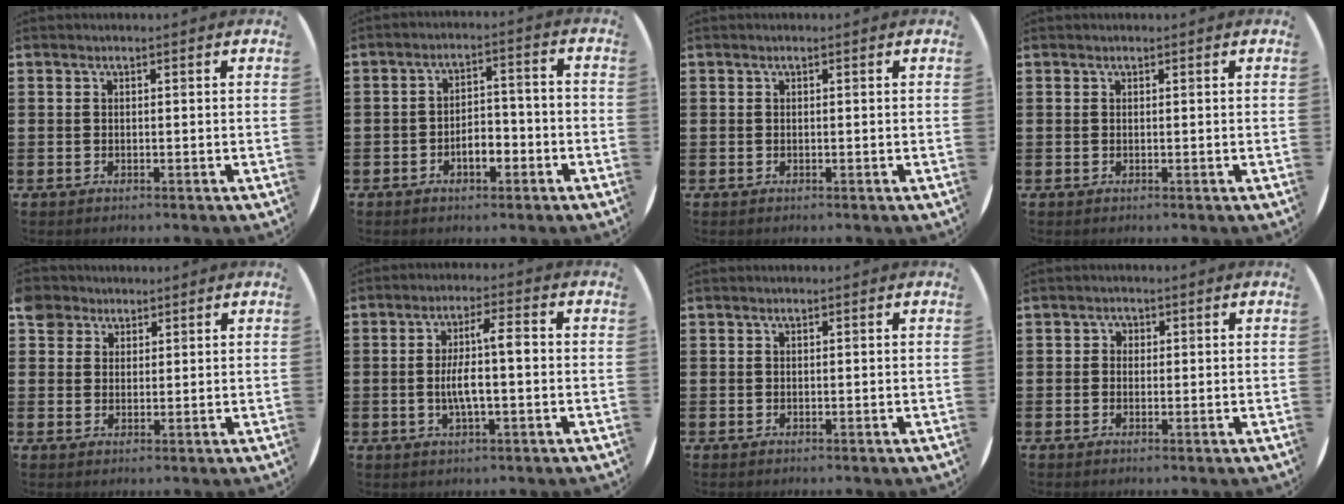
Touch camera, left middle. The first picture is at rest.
{"total": 4.0, "force": [-2.0, 2.0, 2.8], "torque": [-0.048, 0.008, -0.040]}
{"total": 0.0}
{"total": 0.0}
{"total": 3.9, "force": [2.9, 2.6, 0.4], "torque": [-0.013, 0.006, 0.057]}
{"total": 6.2, "force": [-0.6, 1.5, 6.0], "torque": [-0.112, 0.009, -0.016]}
{"total": 0.0}
{"total": 1.1, "force": [0.1, 1.1, 0.3], "torque": [0.000, 0.004, -0.001]}